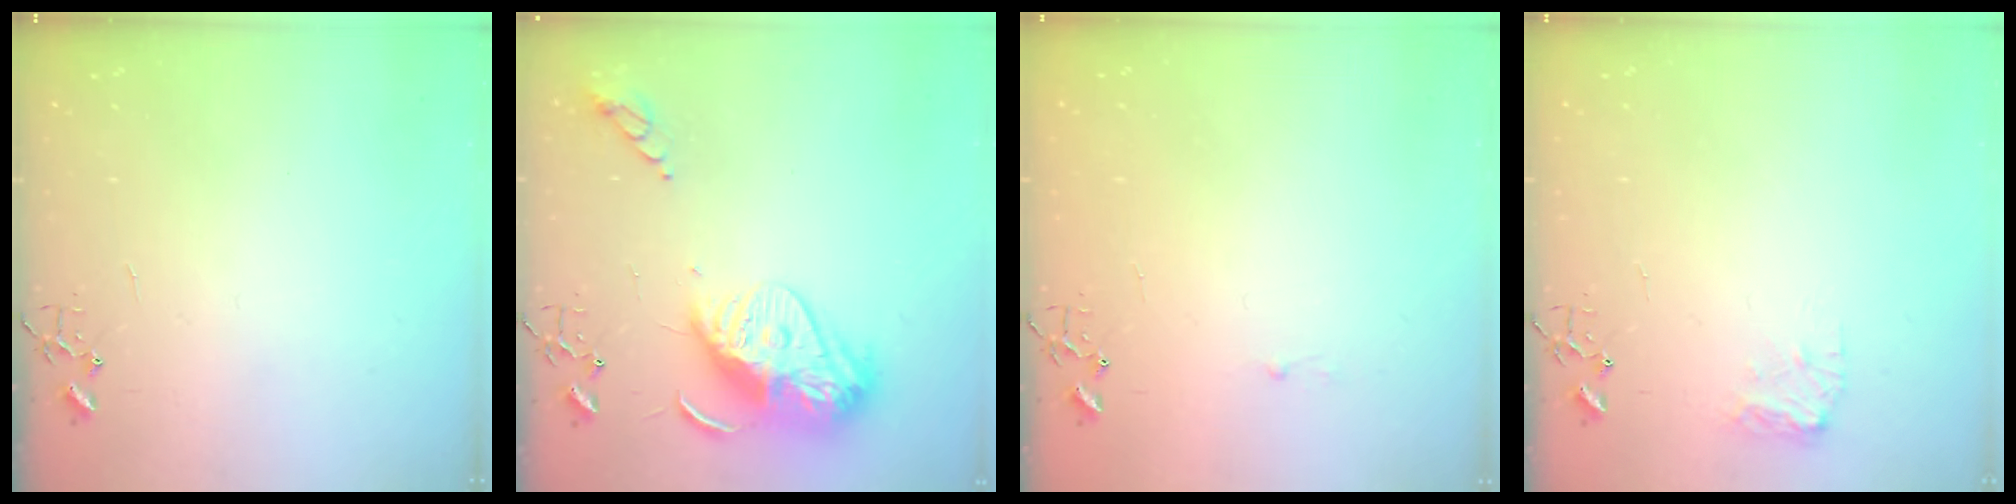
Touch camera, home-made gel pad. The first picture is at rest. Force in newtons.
{"total": 16.7, "press": 16.7, "slide": 0.8}
{"total": 1.8, "press": 1.8, "slide": 0.2}
{"total": 7.9, "press": 7.9, "slide": 0.3}